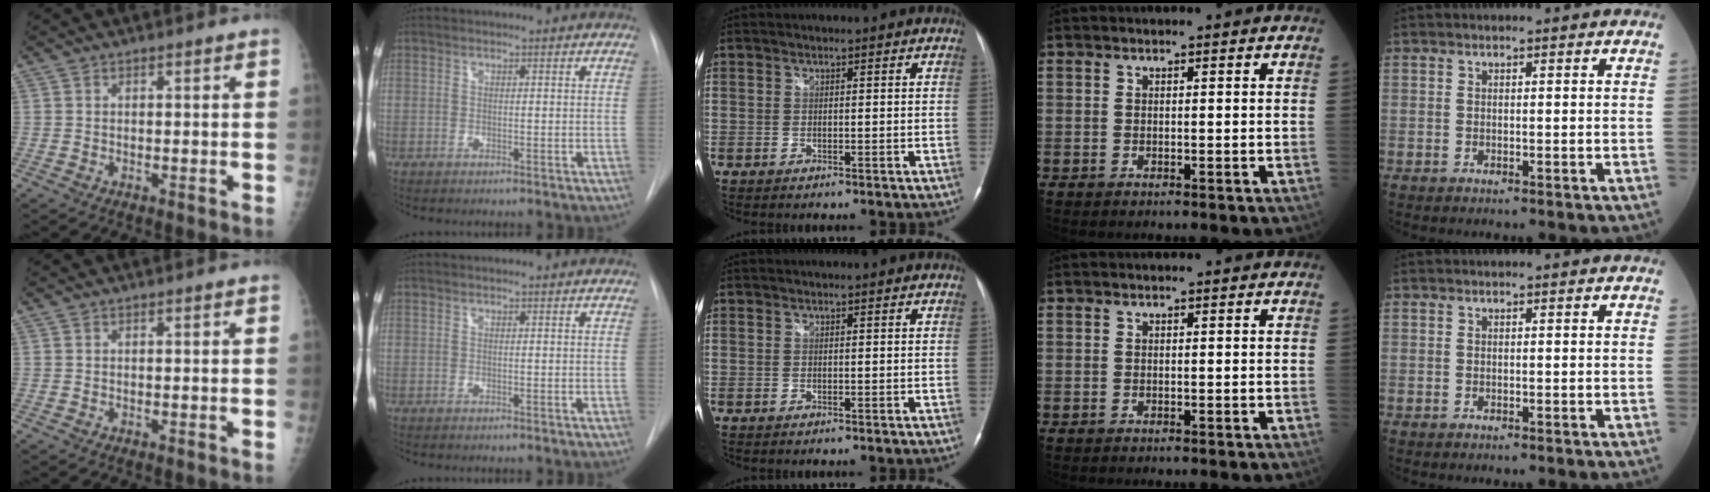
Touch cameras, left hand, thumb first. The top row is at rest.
{}